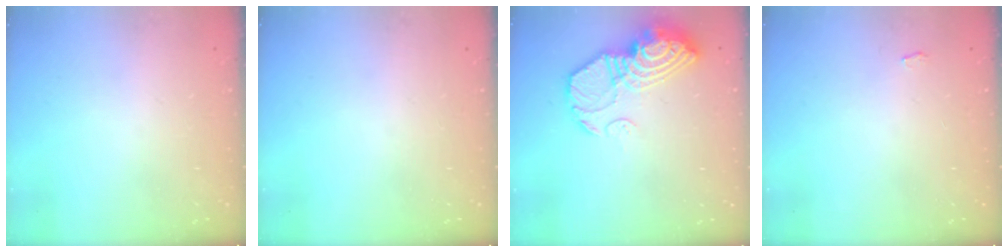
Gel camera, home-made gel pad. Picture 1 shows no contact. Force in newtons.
{"total": 0.0}
{"total": 15.6, "press": 15.5, "slide": 1.8}
{"total": 2.7, "press": 2.7, "slide": 0.3}